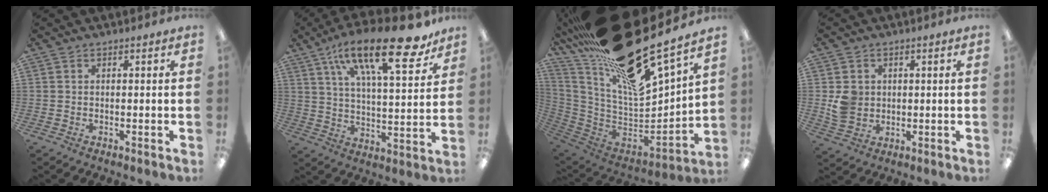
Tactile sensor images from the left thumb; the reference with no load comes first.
{"total": 23.7, "force": [14.4, 8.0, 17.1], "torque": [-0.259, -0.077, 0.231]}
{"total": 28.2, "force": [20.3, 6.9, 18.3], "torque": [-0.279, -0.160, 0.342]}
{"total": 5.1, "force": [0.9, 4.6, 2.0], "torque": [-0.020, 0.002, 0.017]}